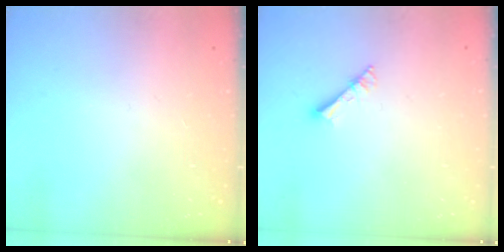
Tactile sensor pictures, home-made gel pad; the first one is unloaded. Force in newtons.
{"total": 4.1, "press": 4.1, "slide": 0.4}